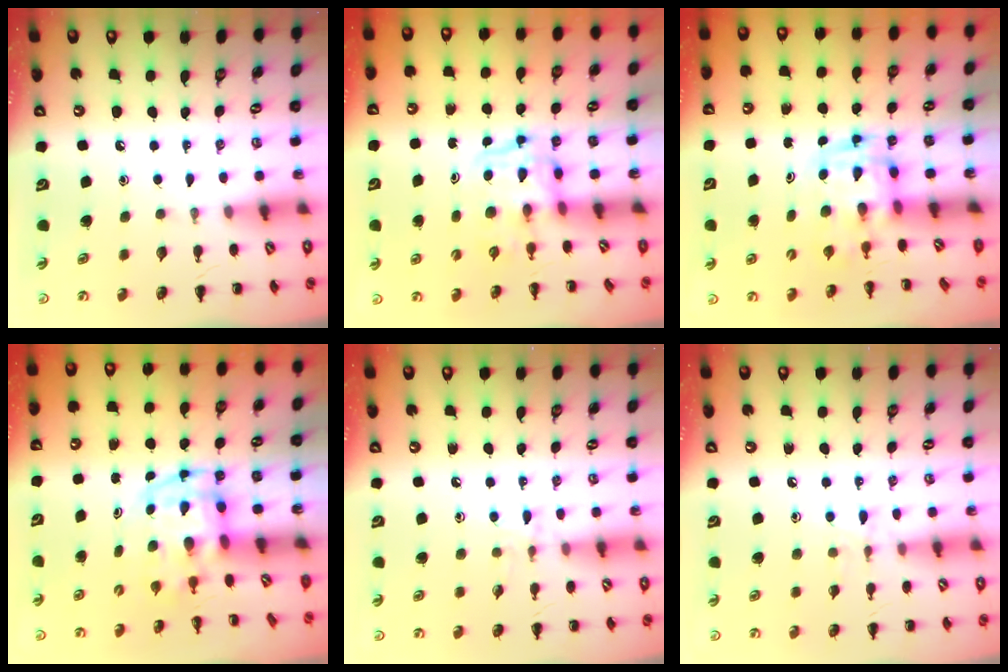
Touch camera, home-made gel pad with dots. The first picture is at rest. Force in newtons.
{"total": 3.4, "press": 3.4, "slide": 0.6}
{"total": 3.0, "press": 2.9, "slide": 0.6}
{"total": 3.8, "press": 3.7, "slide": 0.7}
{"total": 6.9, "press": 6.7, "slide": 1.5}
{"total": 6.5, "press": 6.3, "slide": 1.4}